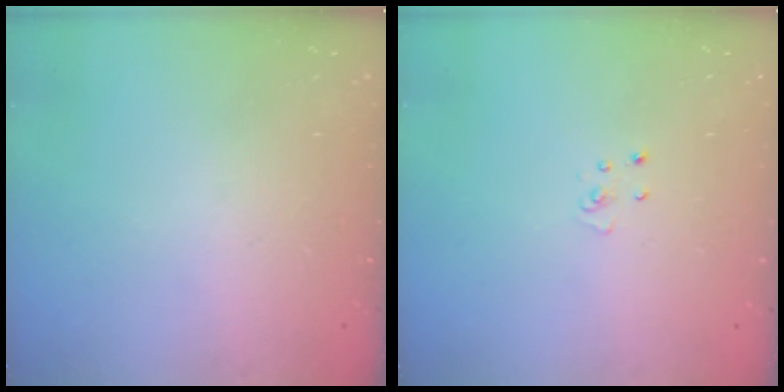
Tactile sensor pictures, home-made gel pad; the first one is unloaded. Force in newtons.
{"total": 2.5, "press": 2.5, "slide": 0.3}